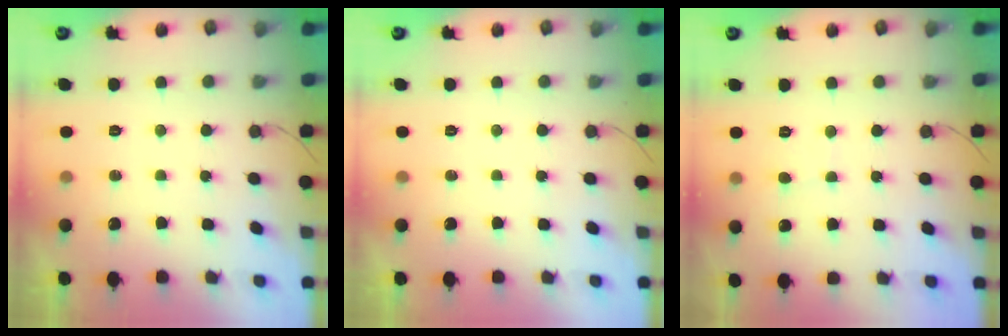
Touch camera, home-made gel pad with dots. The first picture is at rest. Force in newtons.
{"total": 0.0}
{"total": 1.6, "press": 1.6, "slide": 0.1}